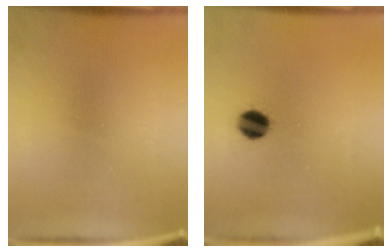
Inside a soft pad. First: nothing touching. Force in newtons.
{"total": 6.0}